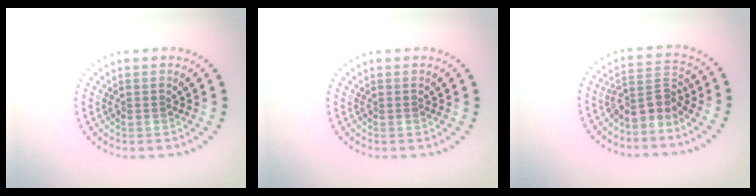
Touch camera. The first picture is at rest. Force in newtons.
{"total": 0.0}
{"total": 3.0, "press": 2.1, "slide": 2.1}